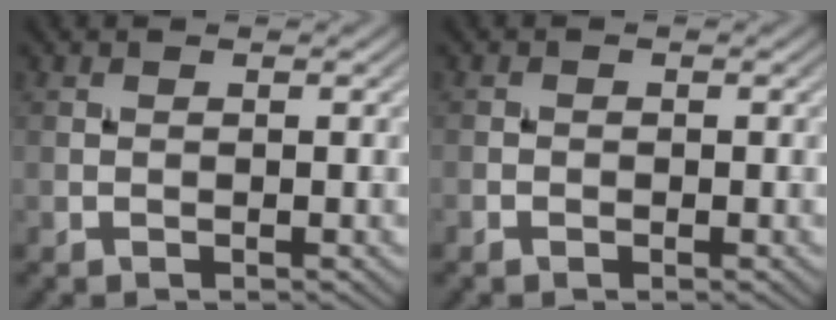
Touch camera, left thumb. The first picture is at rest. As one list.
[{"total": 0.8, "force": [-0.5, 0.6, 0.2], "torque": [-0.003, -0.003, -0.008]}]